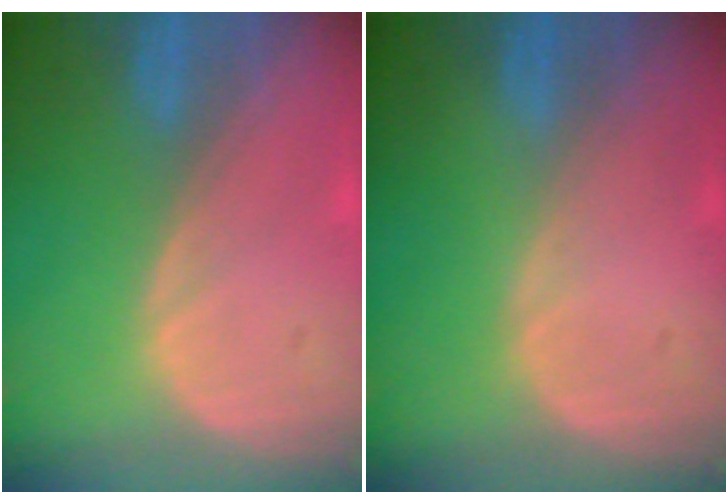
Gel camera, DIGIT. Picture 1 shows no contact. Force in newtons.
{"total": 0.0}